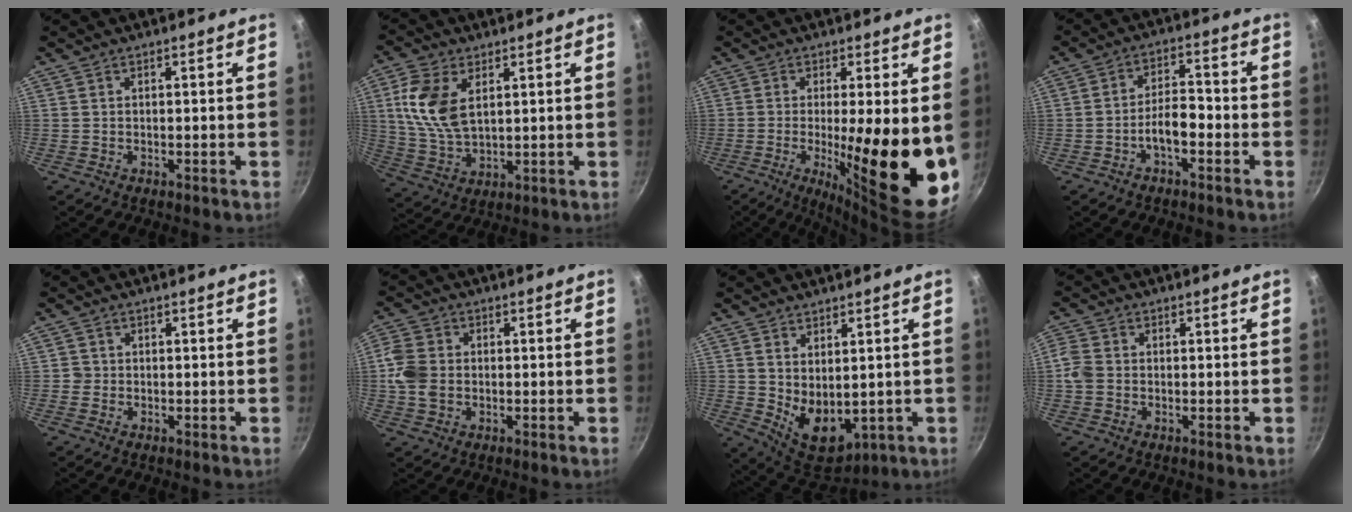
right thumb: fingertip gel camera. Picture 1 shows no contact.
{"total": 11.5, "force": [3.4, 6.7, 8.8], "torque": [-0.174, -0.013, 0.070]}
{"total": 18.7, "force": [-1.7, 4.3, 18.1], "torque": [-0.247, -0.031, -0.018]}
{"total": 5.6, "force": [-2.6, 2.5, 4.2], "torque": [-0.060, 0.034, -0.048]}
{"total": 1.2, "force": [-0.3, 1.2, 0.2], "torque": [0.001, 0.004, -0.007]}
{"total": 4.9, "force": [-0.4, 4.2, 2.4], "torque": [-0.035, 0.007, -0.015]}
{"total": 9.4, "force": [1.2, 5.9, 7.2], "torque": [-0.087, -0.030, 0.043]}
{"total": 3.9, "force": [-0.7, 3.3, 1.9], "torque": [-0.038, 0.011, -0.025]}